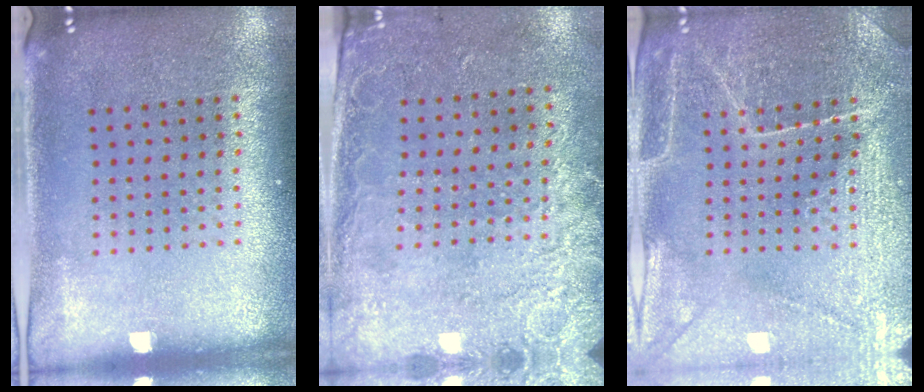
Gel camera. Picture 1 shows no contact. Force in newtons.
{"total": 2.7, "press": 2.0, "slide": 1.8}
{"total": 3.8, "press": 3.7, "slide": 0.9}